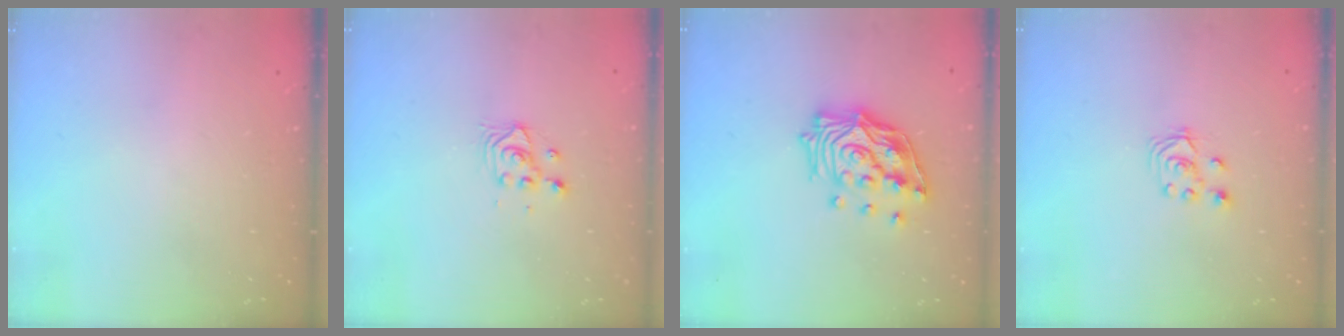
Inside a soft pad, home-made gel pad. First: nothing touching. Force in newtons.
{"total": 3.4, "press": 3.4, "slide": 0.4}
{"total": 17.0, "press": 16.9, "slide": 2.0}
{"total": 2.8, "press": 2.7, "slide": 0.7}